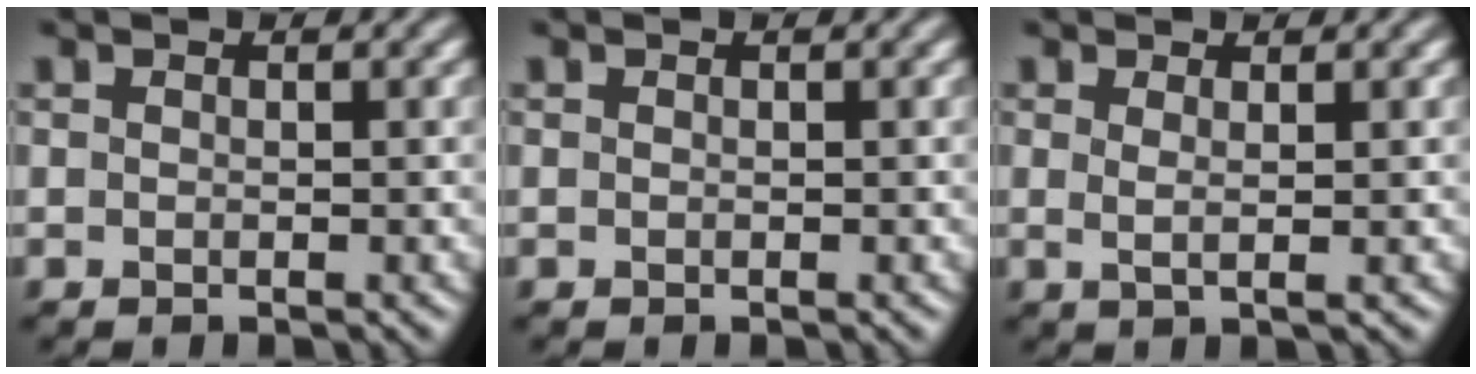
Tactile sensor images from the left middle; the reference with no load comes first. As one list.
[{"total": 0.0}, {"total": 1.3, "force": [0.4, 0.0, 1.2], "torque": [-0.015, -0.006, 0.004]}]